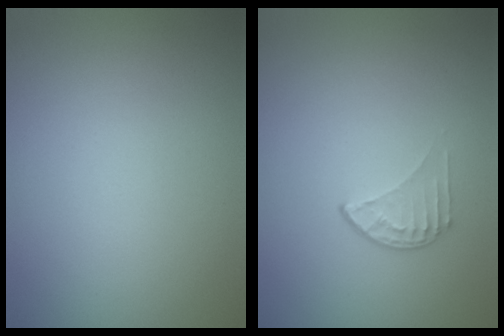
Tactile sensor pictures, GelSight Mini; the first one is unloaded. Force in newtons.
{"total": 1.4, "press": 0.9, "slide": 1.1}